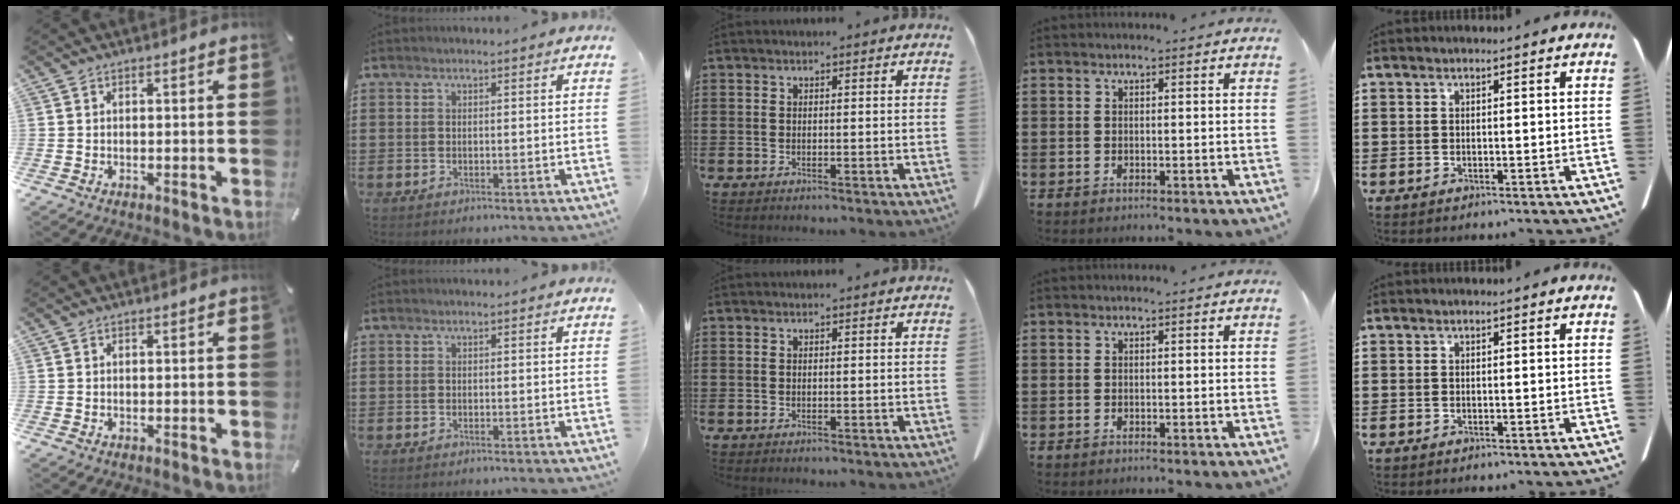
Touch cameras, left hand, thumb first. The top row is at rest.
{}